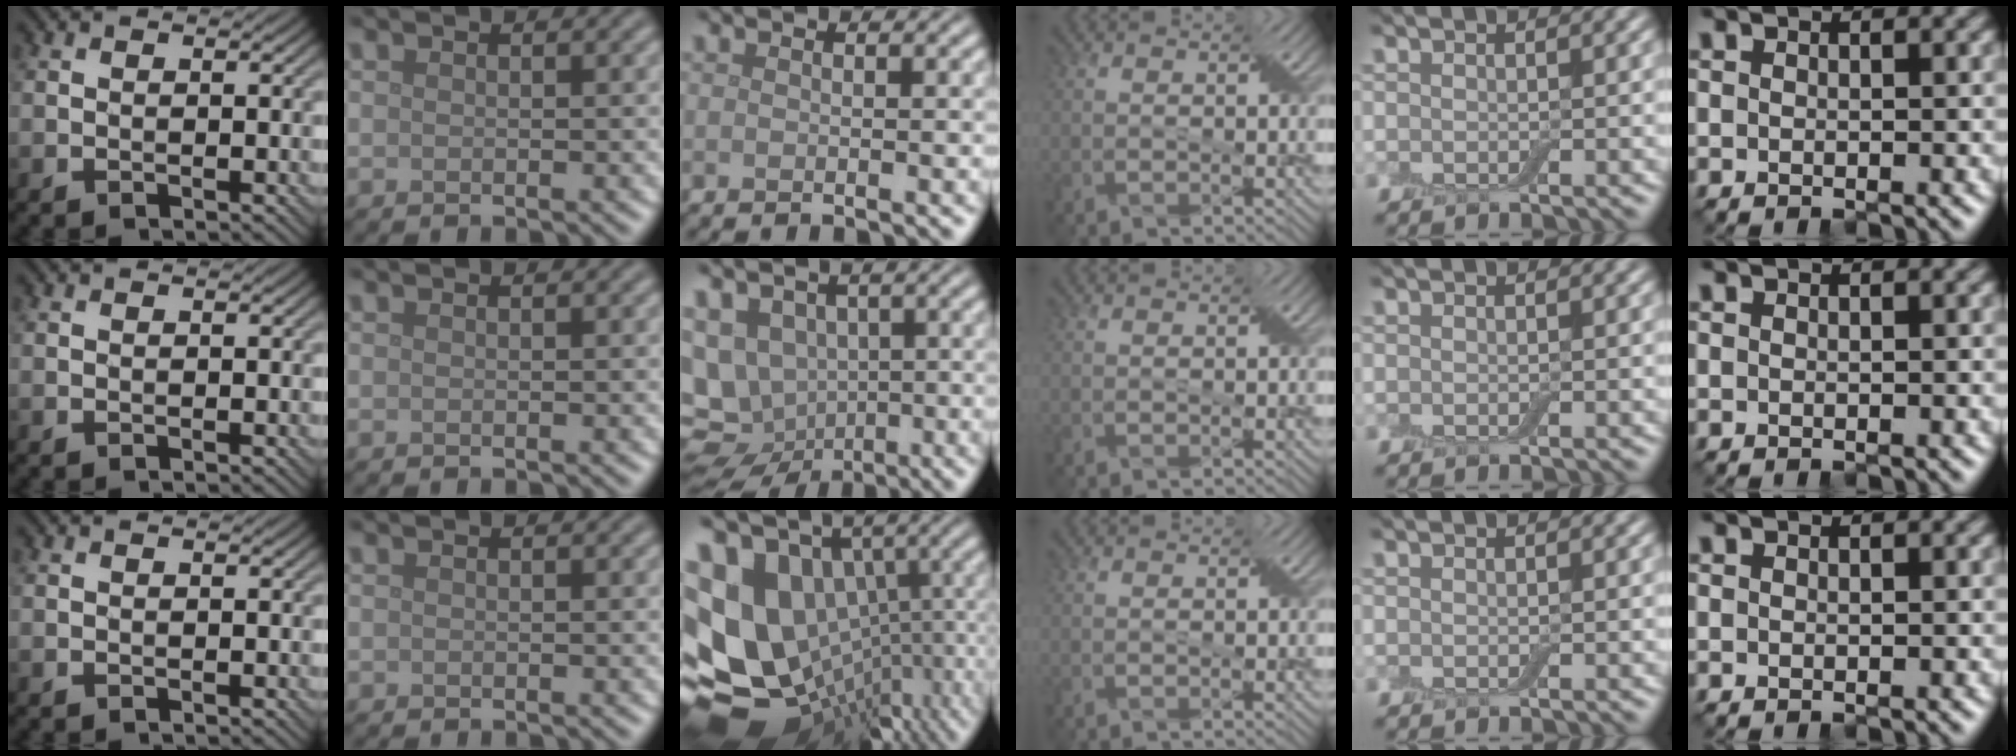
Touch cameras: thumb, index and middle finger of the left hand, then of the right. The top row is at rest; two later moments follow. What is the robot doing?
{"motion": "press", "object": "electronic device side button"}